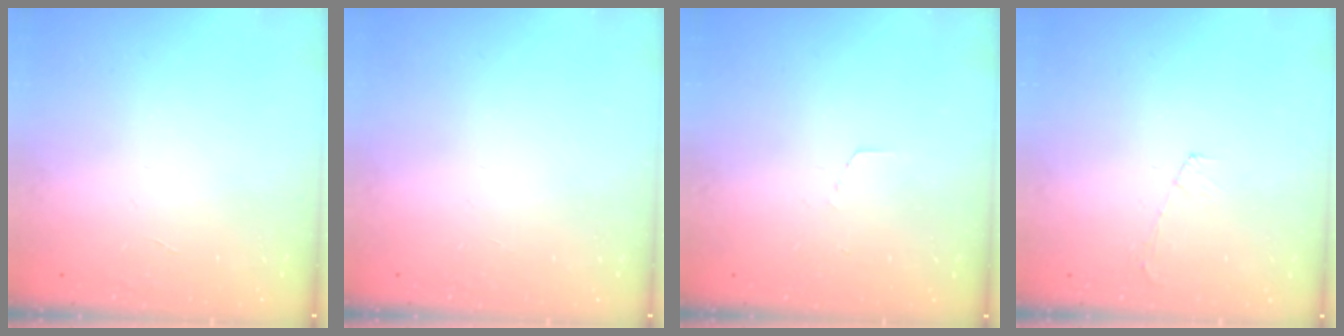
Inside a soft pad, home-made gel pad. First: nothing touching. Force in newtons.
{"total": 0.0}
{"total": 2.6, "press": 2.6, "slide": 0.1}
{"total": 4.0, "press": 3.9, "slide": 0.5}